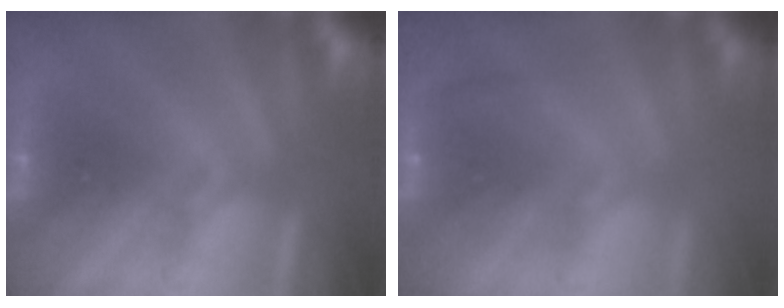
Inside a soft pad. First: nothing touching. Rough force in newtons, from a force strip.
{"total": 2.4}